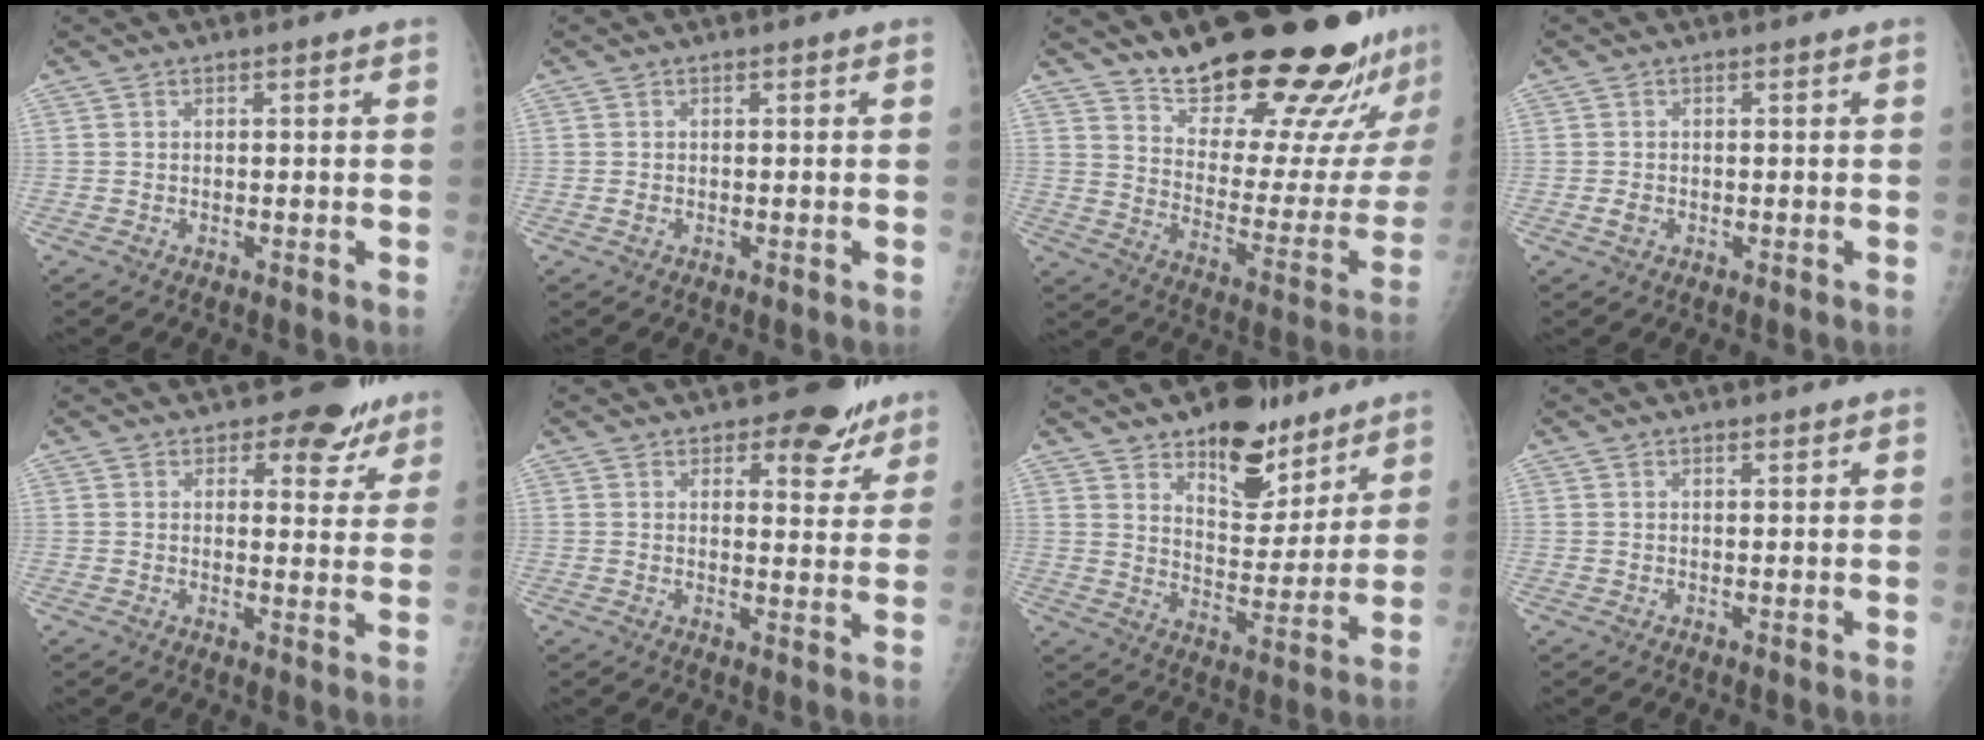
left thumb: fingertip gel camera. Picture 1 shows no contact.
{"total": 0.7, "force": [-0.1, 0.5, 0.4], "torque": [-0.006, 0.000, -0.001]}
{"total": 27.7, "force": [22.8, 6.8, 14.2], "torque": [-0.173, -0.160, 0.315]}
{"total": 1.4, "force": [-0.4, 1.1, 0.8], "torque": [-0.012, 0.001, -0.006]}
{"total": 7.8, "force": [5.8, 4.4, 2.7], "torque": [0.007, -0.035, 0.063]}
{"total": 8.2, "force": [6.2, 4.2, 3.4], "torque": [-0.004, -0.038, 0.073]}
{"total": 14.1, "force": [10.1, 7.0, 6.8], "torque": [-0.051, -0.071, 0.164]}
{"total": 1.0, "force": [0.7, 0.5, 0.5], "torque": [-0.004, -0.004, 0.010]}